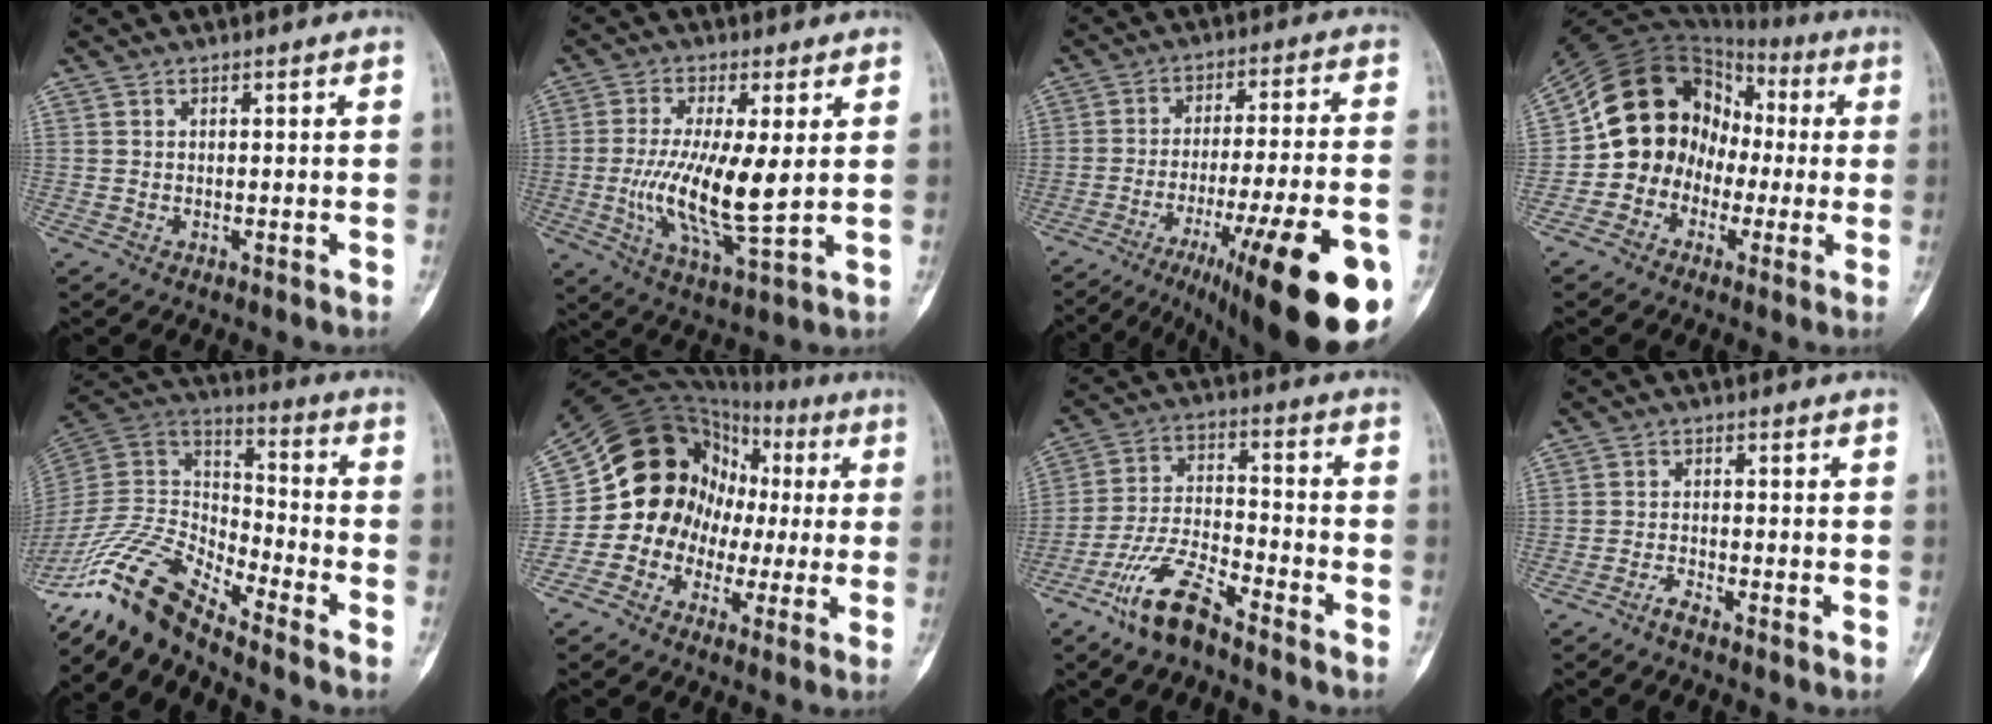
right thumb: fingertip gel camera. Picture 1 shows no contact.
{"total": 12.9, "force": [0.2, 3.3, 12.5], "torque": [-0.257, -0.020, 0.009]}
{"total": 25.5, "force": [-12.9, 4.8, 21.5], "torque": [-0.252, 0.045, -0.185]}
{"total": 14.0, "force": [-1.9, 12.4, 6.3], "torque": [-0.073, 0.060, -0.039]}
{"total": 13.9, "force": [-12.2, 3.0, 5.9], "torque": [-0.117, 0.084, -0.247]}
{"total": 15.9, "force": [-1.2, 14.4, 6.5], "torque": [-0.059, 0.081, -0.024]}
{"total": 11.3, "force": [-8.0, 3.1, 7.3], "torque": [-0.151, 0.049, -0.159]}
{"total": 2.0, "force": [-1.7, 0.0, 1.0], "torque": [-0.029, 0.003, -0.037]}